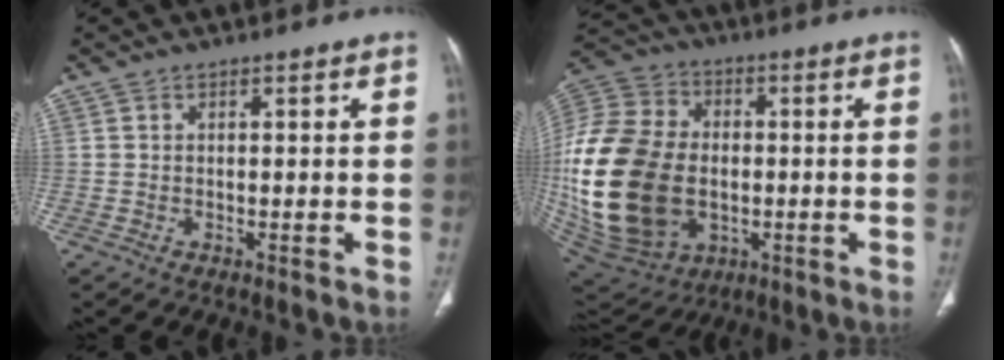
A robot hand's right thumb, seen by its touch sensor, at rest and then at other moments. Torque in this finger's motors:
{"motor_torque": [-0.14, 1.89, 1.57, -1.20, 0.84]}